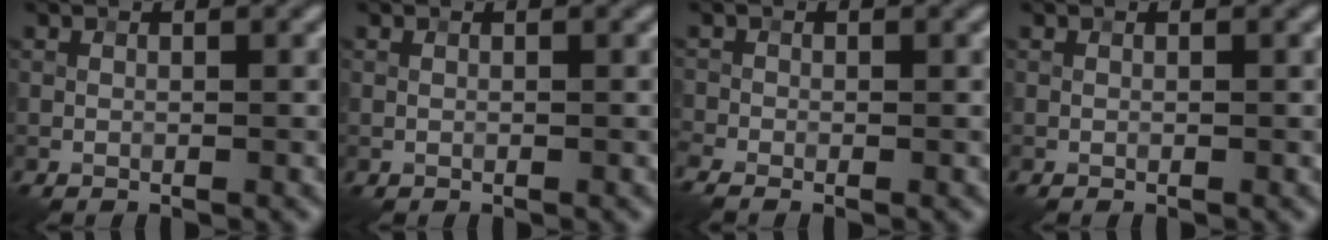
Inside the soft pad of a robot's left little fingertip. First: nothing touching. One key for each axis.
{"total": 0.0}
{"total": 2.3, "fx": -1.8, "fy": 0.9, "fz": 1.2, "tx": -0.022, "ty": -0.008, "tz": -0.046}
{"total": 0.0}